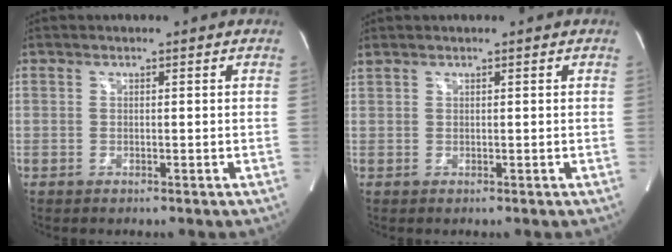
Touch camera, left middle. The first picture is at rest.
{"total": 0.8, "force": [0.7, -0.2, 0.4], "torque": [-0.026, 0.021, 0.026]}